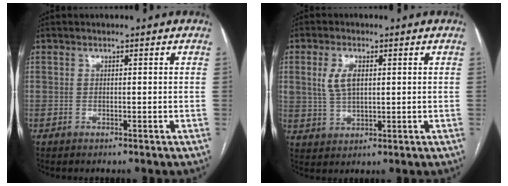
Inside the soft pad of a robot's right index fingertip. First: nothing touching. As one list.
[{"total": 5.2, "force": [1.4, 2.7, 4.2], "torque": [-0.093, 0.008, 0.033]}]